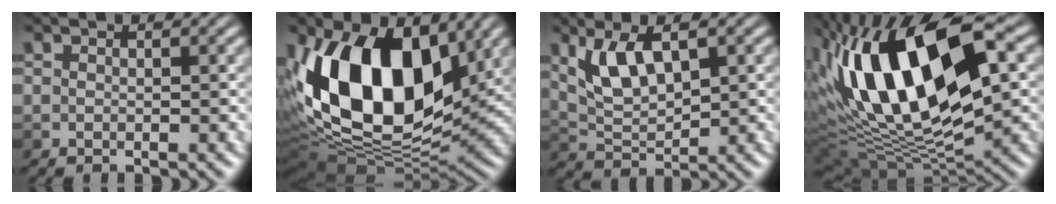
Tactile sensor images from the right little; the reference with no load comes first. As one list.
[{"total": 15.4, "force": [2.4, 9.2, 12.1], "torque": [-0.246, 0.005, 0.030]}, {"total": 4.8, "force": [1.1, 2.2, 4.1], "torque": [-0.080, -0.002, 0.020]}, {"total": 16.5, "force": [2.3, 7.0, 14.8], "torque": [-0.269, 0.029, 0.028]}]